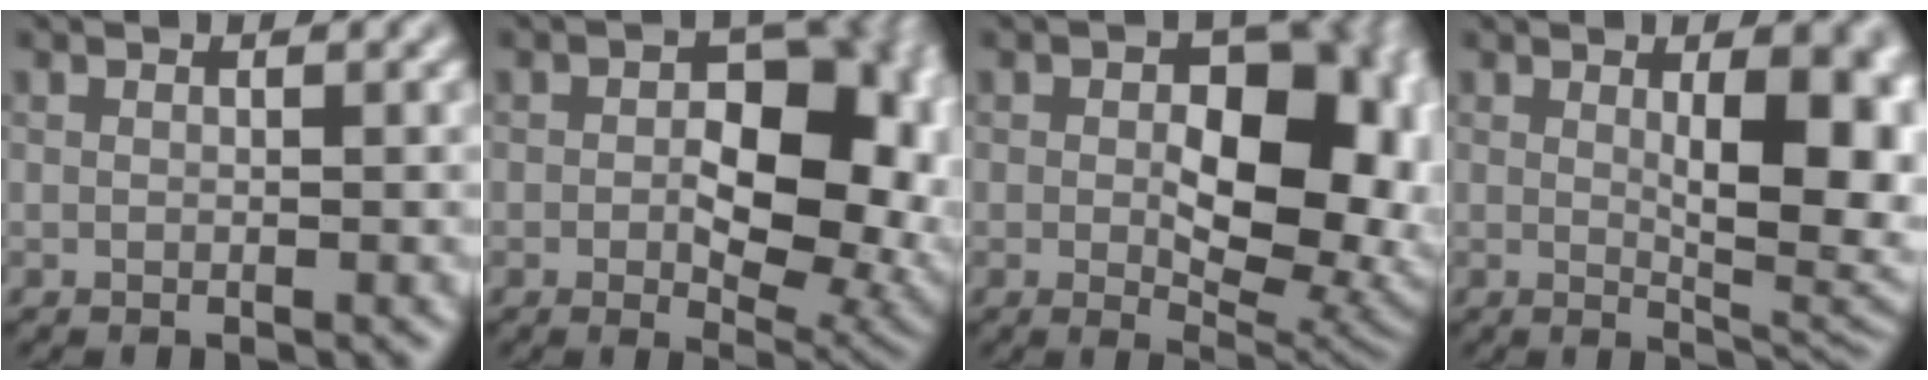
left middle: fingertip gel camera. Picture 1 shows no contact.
{"total": 13.5, "force": [0.6, 8.3, 10.6], "torque": [-0.106, -0.005, 0.017]}
{"total": 13.3, "force": [0.3, 8.0, 10.6], "torque": [-0.116, -0.006, 0.014]}
{"total": 8.1, "force": [1.0, 2.9, 7.5], "torque": [-0.100, -0.010, 0.026]}